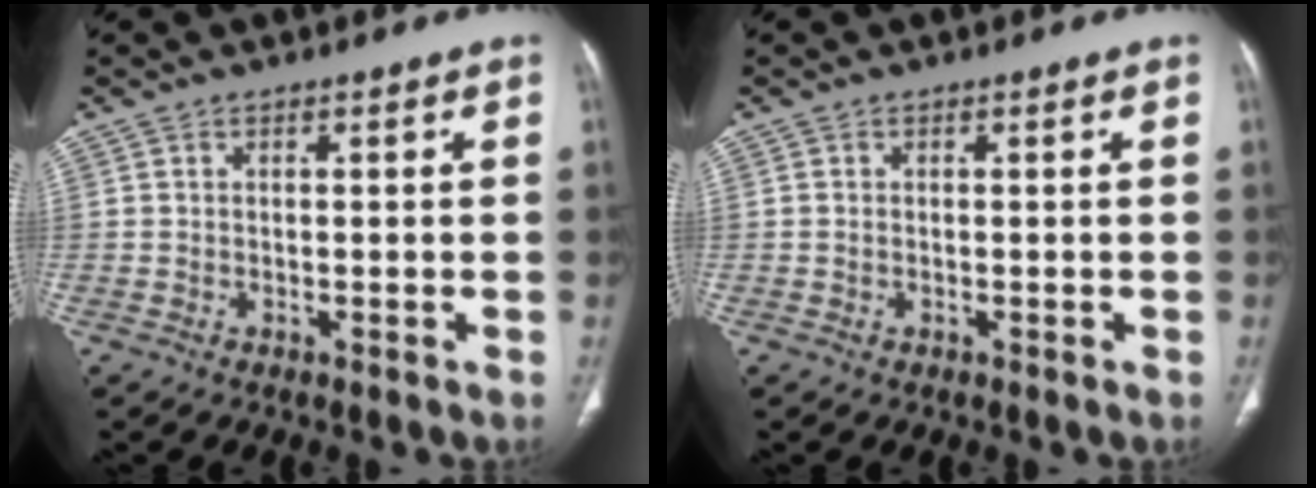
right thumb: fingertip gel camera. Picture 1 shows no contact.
{"total": 0.0}